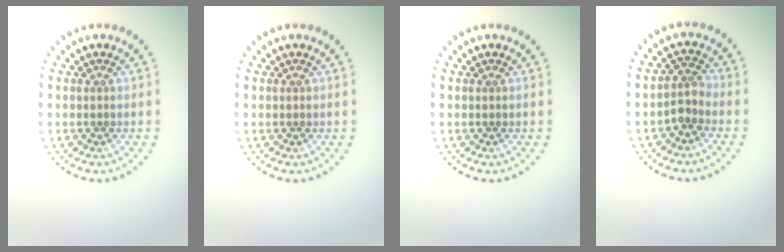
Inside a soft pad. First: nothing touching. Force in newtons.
{"total": 0.0}
{"total": 0.0}
{"total": 1.9, "press": 1.5, "slide": 1.2}